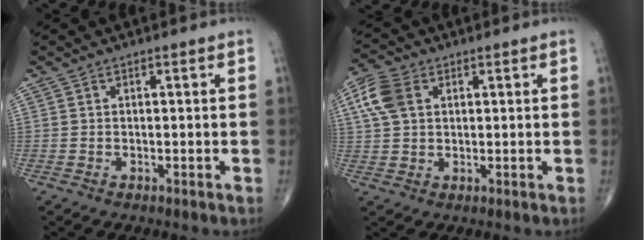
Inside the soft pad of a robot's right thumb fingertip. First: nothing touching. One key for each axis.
{"total": 7.4, "fx": 2.3, "fy": 5.1, "fz": 4.9, "tx": -0.109, "ty": 0.011, "tz": 0.043}